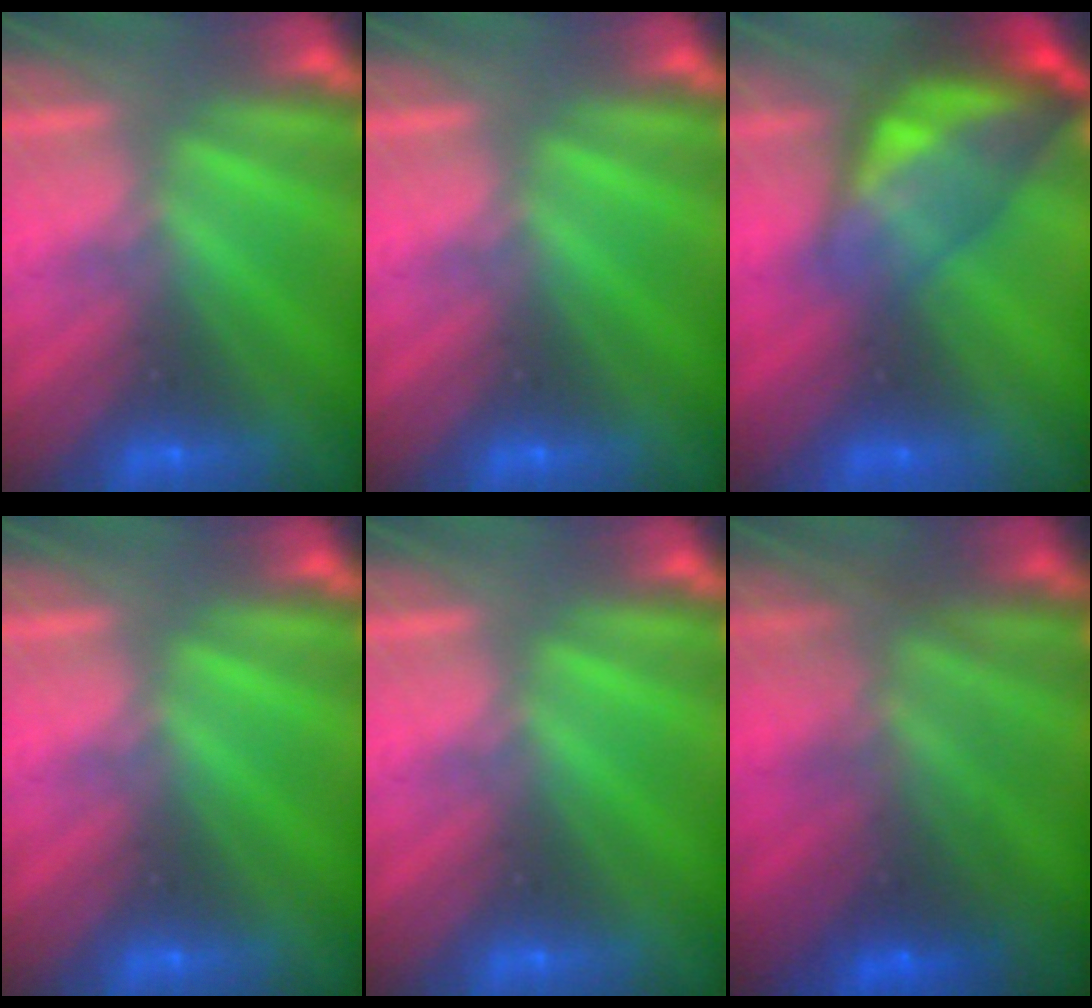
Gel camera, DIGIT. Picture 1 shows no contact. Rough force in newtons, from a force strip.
{"total": 0.0}
{"total": 7.7}
{"total": 0.0}
{"total": 0.0}
{"total": 7.4}